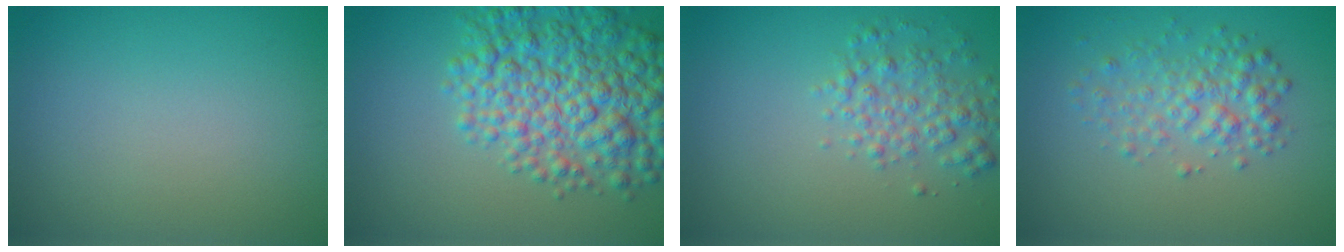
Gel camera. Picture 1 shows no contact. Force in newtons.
{"total": 8.7, "press": 8.7, "slide": 0.3}
{"total": 3.1, "press": 3.1, "slide": 0.1}
{"total": 3.1, "press": 3.1, "slide": 0.1}